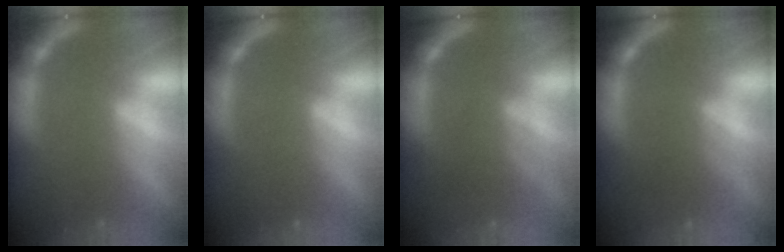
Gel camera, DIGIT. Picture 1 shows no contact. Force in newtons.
{"total": 0.0}
{"total": 3.0}
{"total": 2.0}